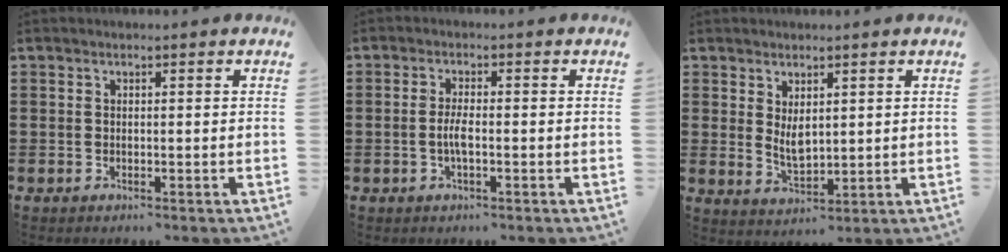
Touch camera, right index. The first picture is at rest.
{"total": 2.7, "force": [-0.8, 0.4, 2.6], "torque": [-0.062, -0.007, -0.018]}
{"total": 3.3, "force": [1.3, 1.5, 2.7], "torque": [-0.046, -0.004, 0.024]}